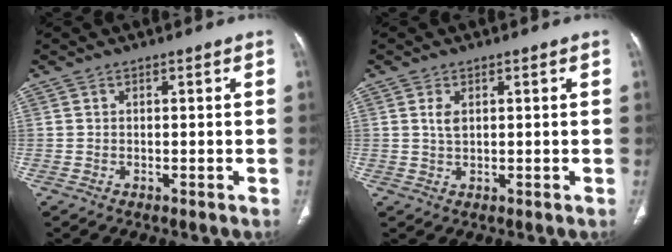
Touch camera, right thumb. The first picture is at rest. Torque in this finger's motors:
{"motor_torque": [0.68, 0.43, 0.33, -0.11, 0.08]}